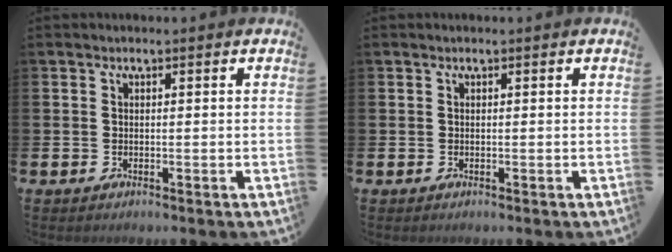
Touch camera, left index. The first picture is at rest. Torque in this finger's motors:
{"motor_torque": [0.03, 0.03, 0.00, 0.00]}